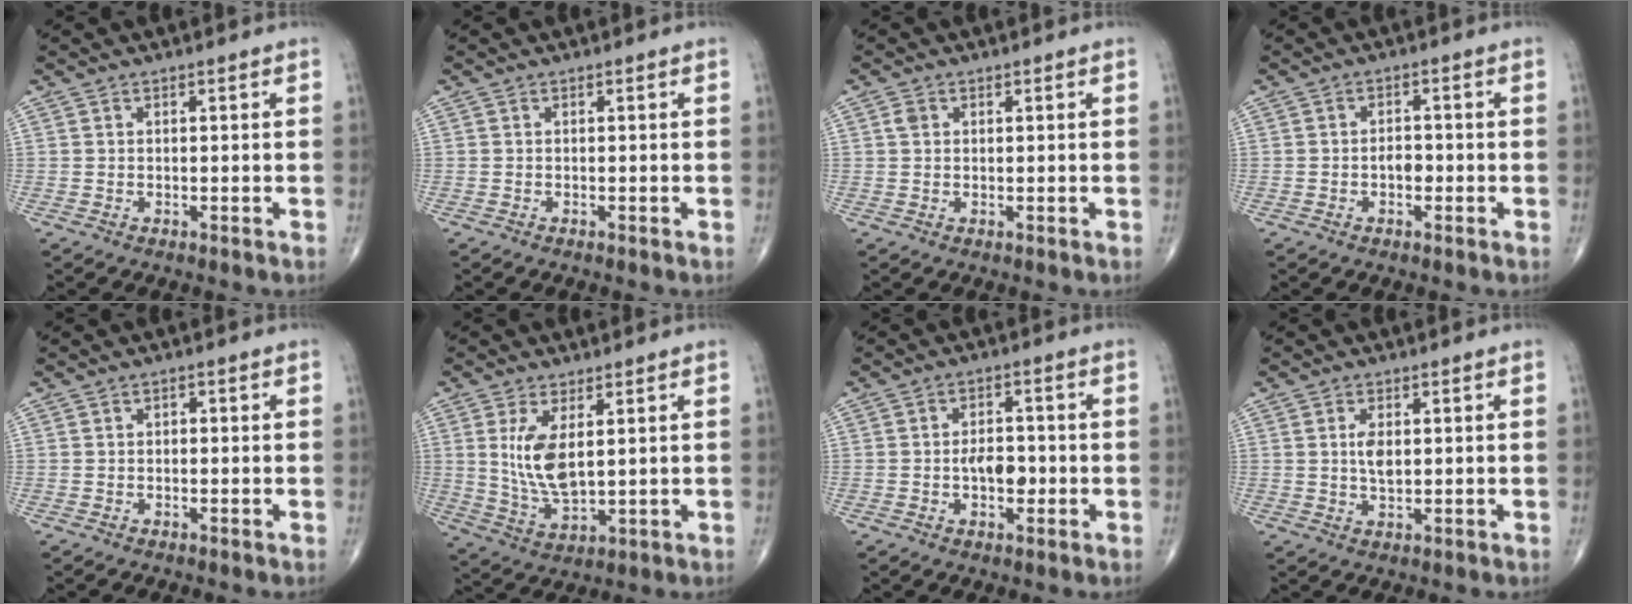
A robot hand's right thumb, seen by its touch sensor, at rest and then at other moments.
{"total": 0.0}
{"total": 1.4, "force": [0.4, 1.1, 0.7], "torque": [-0.013, 0.003, 0.007]}
{"total": 2.4, "force": [-0.7, 1.5, 1.7], "torque": [-0.015, 0.010, -0.014]}
{"total": 0.8, "force": [-0.1, 0.6, 0.5], "torque": [-0.003, 0.002, -0.004]}
{"total": 8.9, "force": [2.1, 3.9, 7.8], "torque": [-0.155, -0.021, 0.053]}
{"total": 5.3, "force": [-1.0, 3.1, 4.2], "torque": [-0.051, 0.013, -0.016]}
{"total": 3.4, "force": [0.6, 1.7, 2.9], "torque": [-0.051, -0.006, 0.011]}